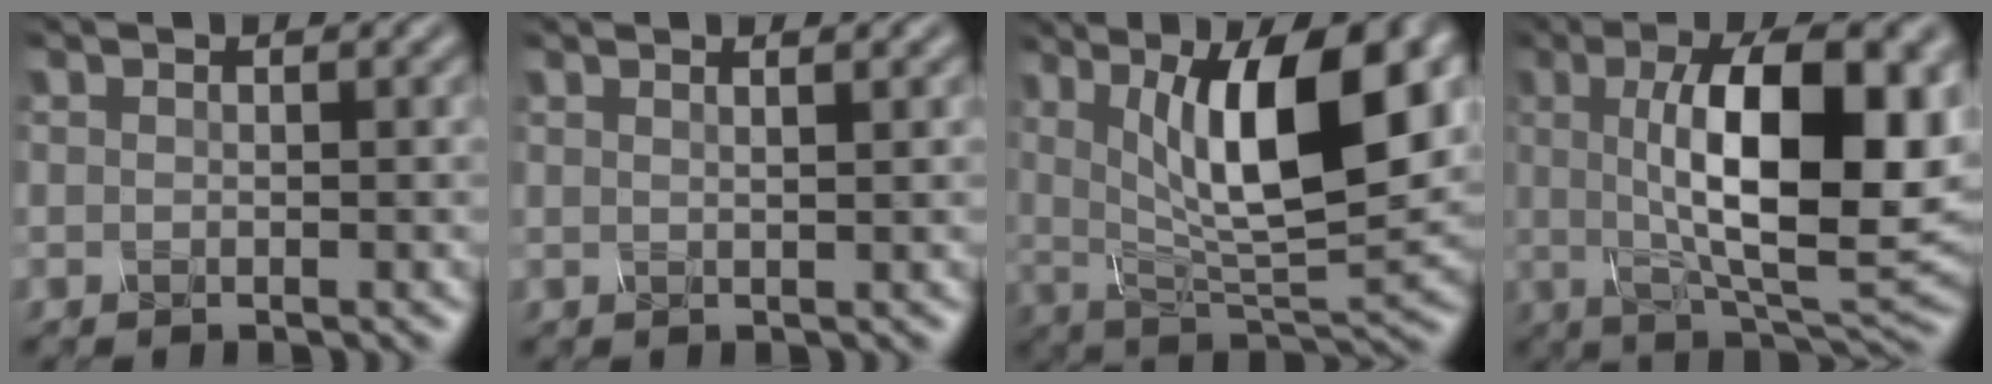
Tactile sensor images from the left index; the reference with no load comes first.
{"total": 2.6, "force": [1.4, 1.1, 1.8], "torque": [0.001, 0.015, -0.011]}
{"total": 12.0, "force": [3.3, 3.9, 10.9], "torque": [-0.161, -0.002, 0.055]}
{"total": 13.3, "force": [1.1, 4.5, 12.5], "torque": [-0.172, 0.002, 0.012]}